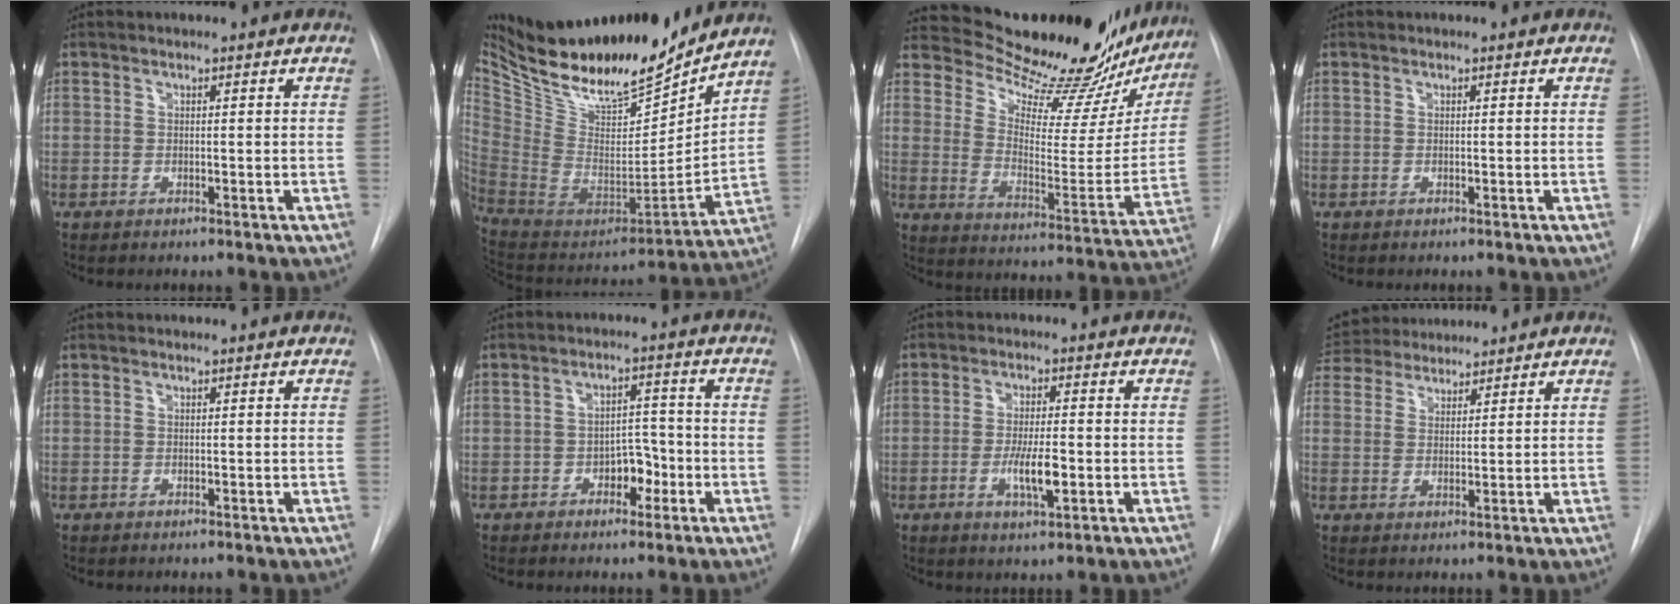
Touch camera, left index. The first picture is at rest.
{"total": 27.5, "force": [23.6, 6.9, 12.4], "torque": [-0.228, -0.034, 0.380]}
{"total": 27.1, "force": [24.2, 6.3, 10.5], "torque": [-0.155, -0.070, 0.315]}
{"total": 0.0}
{"total": 0.0}
{"total": 4.5, "force": [-2.1, 2.7, 2.9], "torque": [-0.033, 0.013, -0.033]}
{"total": 5.4, "force": [-1.5, 1.2, 5.1], "torque": [-0.093, -0.006, -0.023]}
{"total": 9.7, "force": [8.8, 2.9, 2.9], "torque": [-0.059, 0.042, 0.154]}